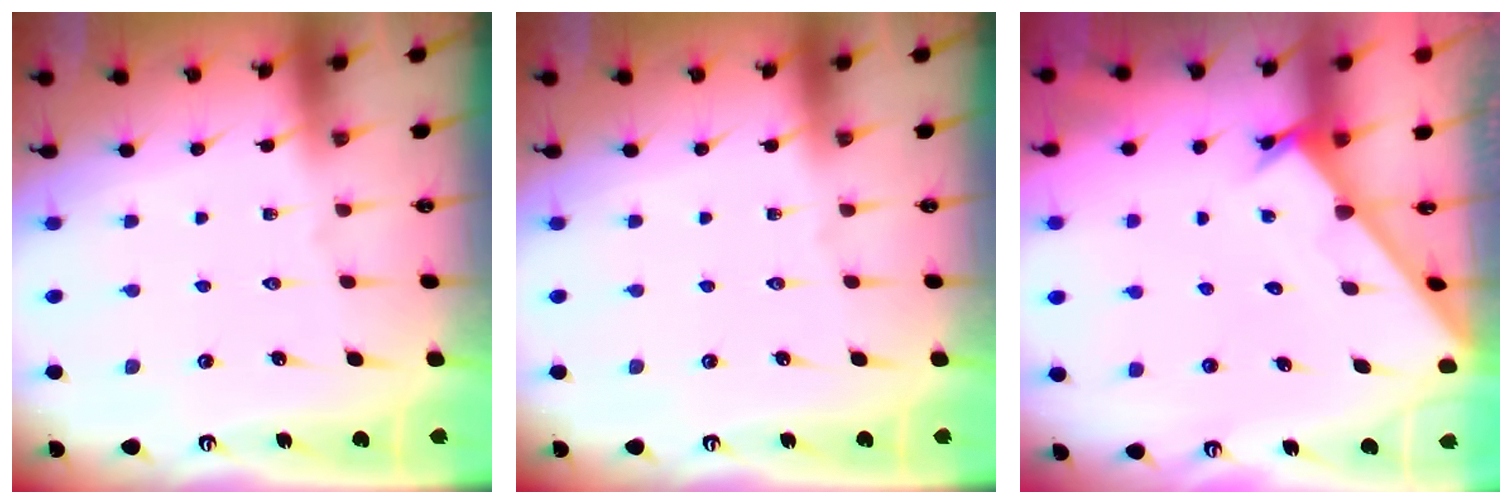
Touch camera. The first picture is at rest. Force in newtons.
{"total": 0.0}
{"total": 3.5, "press": 3.5, "slide": 0.4}